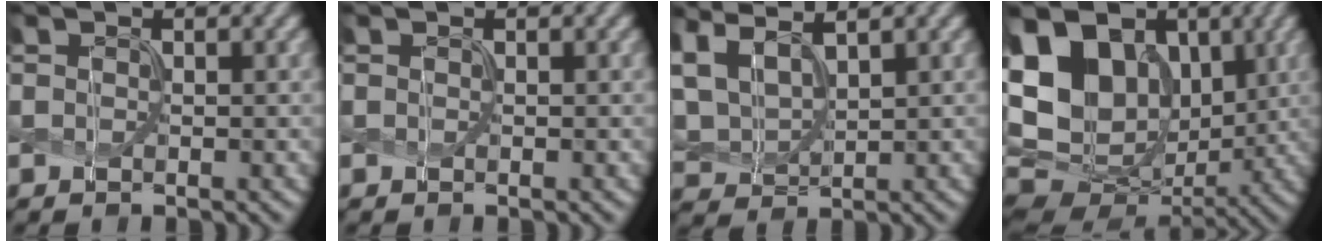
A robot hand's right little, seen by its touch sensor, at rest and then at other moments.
{"total": 0.0}
{"total": 4.8, "force": [2.9, 2.1, 3.1], "torque": [-0.087, 0.016, 0.059]}
{"total": 17.2, "force": [3.8, 12.7, 10.9], "torque": [-0.226, 0.029, 0.073]}